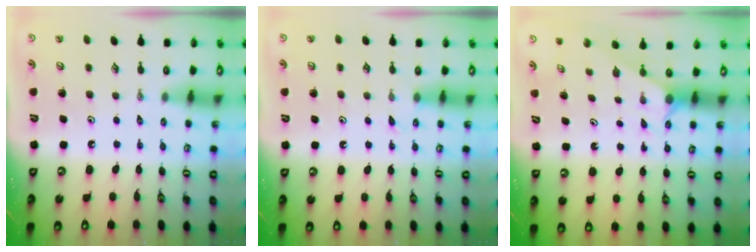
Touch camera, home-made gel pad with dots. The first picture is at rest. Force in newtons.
{"total": 3.6, "press": 3.5, "slide": 0.4}
{"total": 1.9, "press": 1.9, "slide": 0.3}